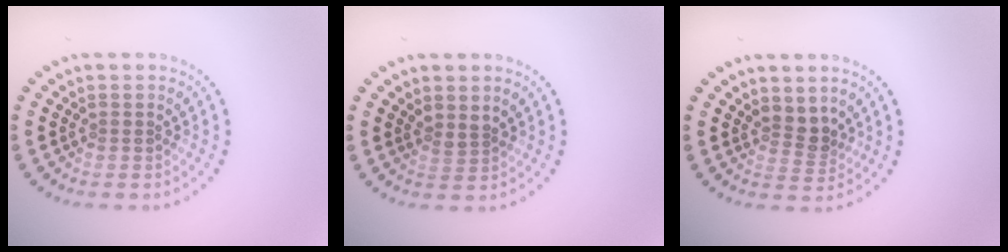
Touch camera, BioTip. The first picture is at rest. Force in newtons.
{"total": 1.4, "press": 1.2, "slide": 0.8}
{"total": 2.2, "press": 1.7, "slide": 1.4}